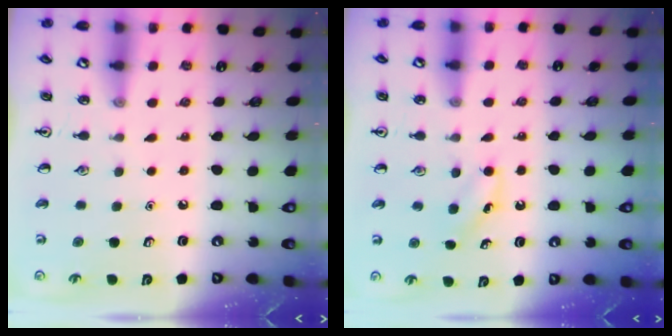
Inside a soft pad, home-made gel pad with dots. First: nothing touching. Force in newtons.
{"total": 3.9, "press": 3.6, "slide": 1.5}